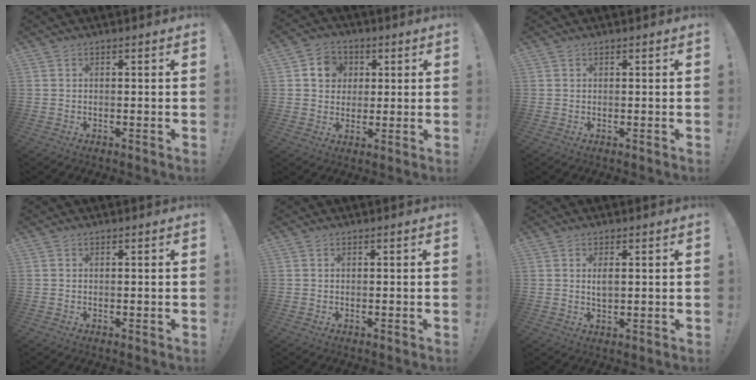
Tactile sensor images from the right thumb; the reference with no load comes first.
{"total": 8.7, "force": [2.4, 7.9, 2.8], "torque": [-0.040, -0.004, 0.051]}
{"total": 0.0}
{"total": 0.0}
{"total": 0.0}
{"total": 2.7, "force": [0.8, 1.3, 2.2], "torque": [-0.031, -0.004, 0.011]}